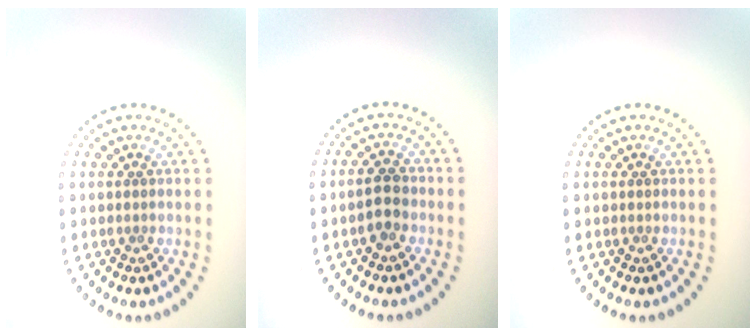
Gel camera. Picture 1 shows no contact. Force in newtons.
{"total": 2.2, "press": 2.2, "slide": 0.6}
{"total": 0.0}